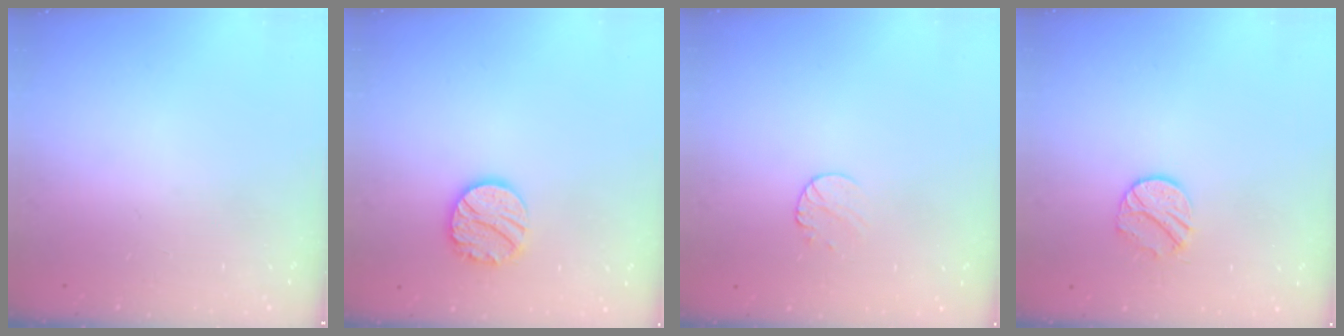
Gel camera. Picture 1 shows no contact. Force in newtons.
{"total": 12.3, "press": 12.2, "slide": 1.0}
{"total": 5.3, "press": 5.2, "slide": 0.5}
{"total": 9.5, "press": 9.4, "slide": 0.8}